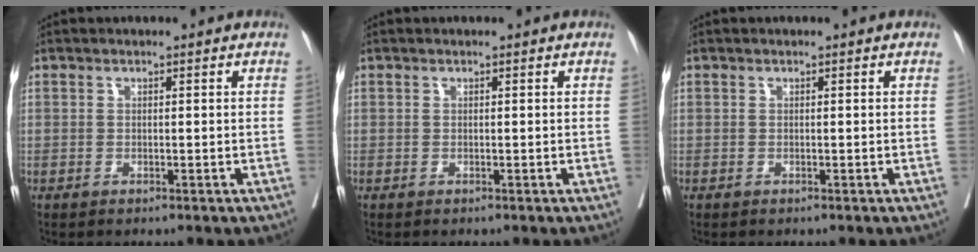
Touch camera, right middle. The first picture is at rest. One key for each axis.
{"total": 0.0}
{"total": 0.0}